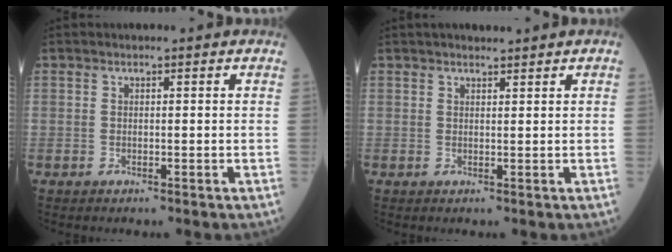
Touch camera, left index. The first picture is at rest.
{"total": 2.0, "force": [1.8, 0.0, 1.0], "torque": [-0.009, 0.010, 0.029]}